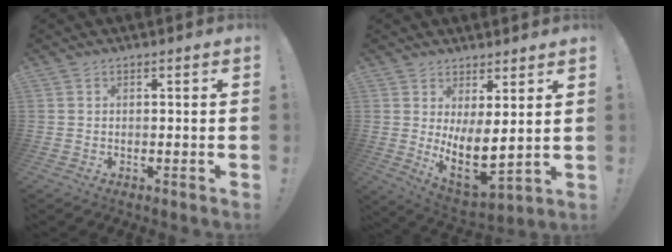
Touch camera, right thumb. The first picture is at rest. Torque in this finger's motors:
{"motor_torque": [2.24, 2.14, 1.92, -0.43, 0.62]}